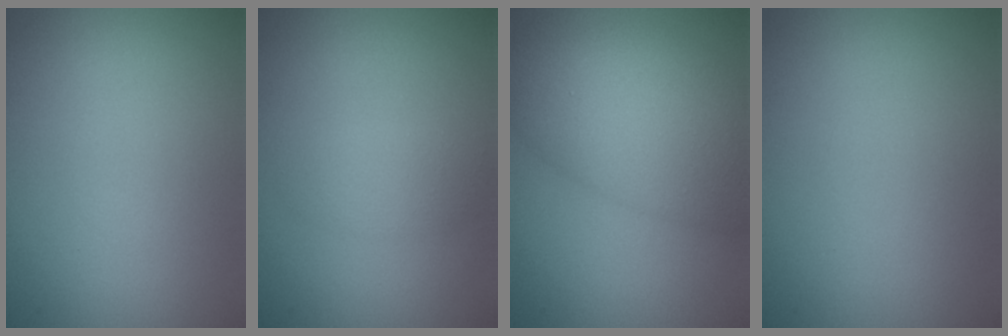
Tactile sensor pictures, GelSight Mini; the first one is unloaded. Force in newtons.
{"total": 1.8, "press": 1.8, "slide": 0.1}
{"total": 7.8, "press": 7.8, "slide": 0.3}
{"total": 0.0}